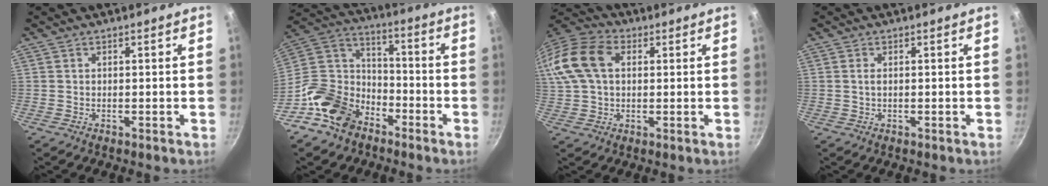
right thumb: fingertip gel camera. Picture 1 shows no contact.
{"total": 15.6, "force": [-9.0, 10.8, 6.7], "torque": [-0.092, 0.075, -0.183]}
{"total": 17.2, "force": [4.0, 11.8, 12.0], "torque": [-0.256, 0.028, 0.061]}
{"total": 1.1, "force": [0.2, 0.6, 1.0], "torque": [-0.018, 0.001, 0.002]}